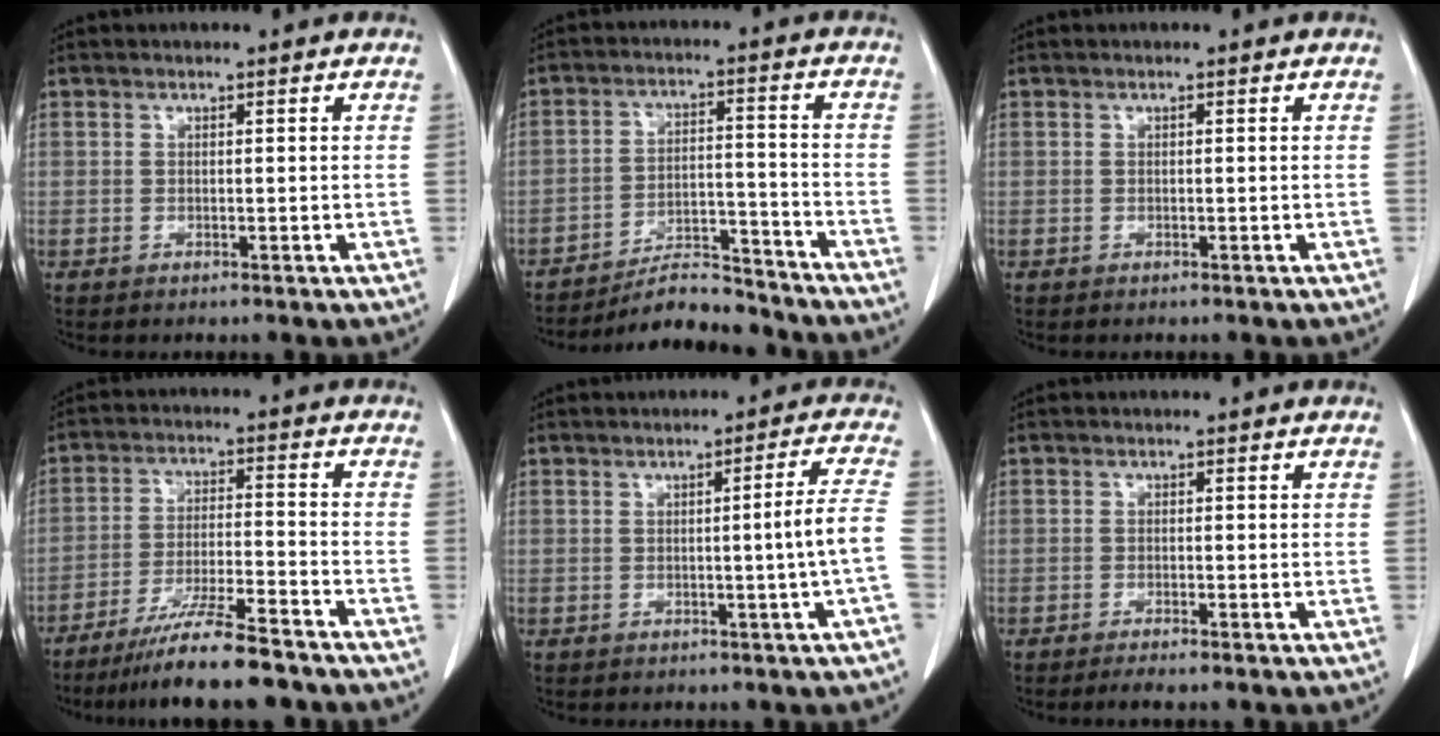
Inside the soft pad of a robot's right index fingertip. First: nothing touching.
{"total": 9.3, "force": [-9.0, 1.5, 1.5], "torque": [-0.020, 0.024, -0.152]}
{"total": 0.0}
{"total": 11.6, "force": [-9.6, 0.3, 6.4], "torque": [-0.105, -0.022, -0.160]}
{"total": 5.4, "force": [-1.1, -1.4, 5.0], "torque": [-0.062, 0.001, -0.018]}
{"total": 2.3, "force": [-1.9, -0.1, 1.3], "torque": [-0.018, -0.003, -0.028]}